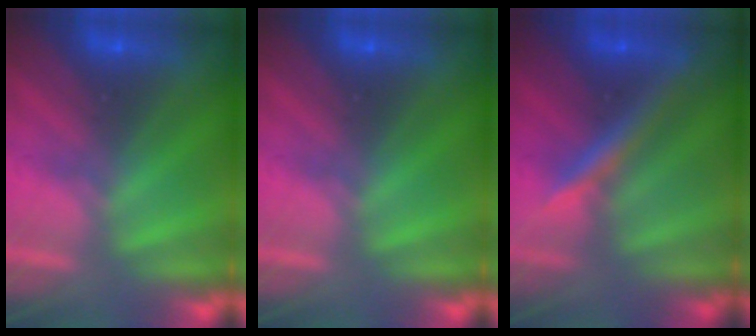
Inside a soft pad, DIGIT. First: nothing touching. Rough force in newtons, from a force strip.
{"total": 0.0}
{"total": 2.4}